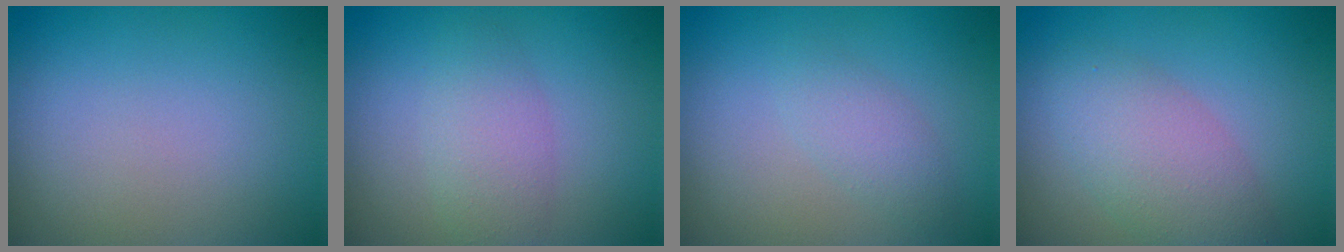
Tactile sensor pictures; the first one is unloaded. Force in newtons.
{"total": 3.0, "press": 3.0, "slide": 0.2}
{"total": 1.9, "press": 1.9, "slide": 0.1}
{"total": 4.4, "press": 4.4, "slide": 0.2}